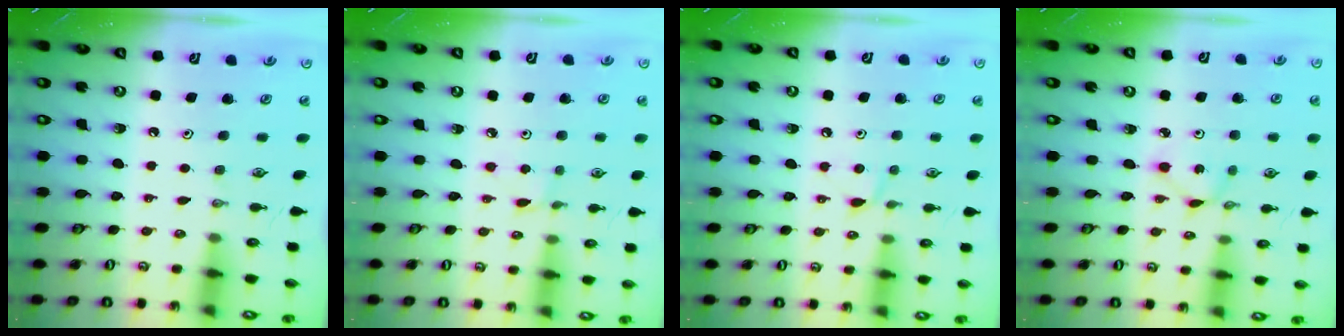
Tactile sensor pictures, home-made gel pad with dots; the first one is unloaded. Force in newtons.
{"total": 0.8, "press": 0.8, "slide": 0.1}
{"total": 5.7, "press": 5.6, "slide": 0.7}
{"total": 1.6, "press": 1.6, "slide": 0.2}